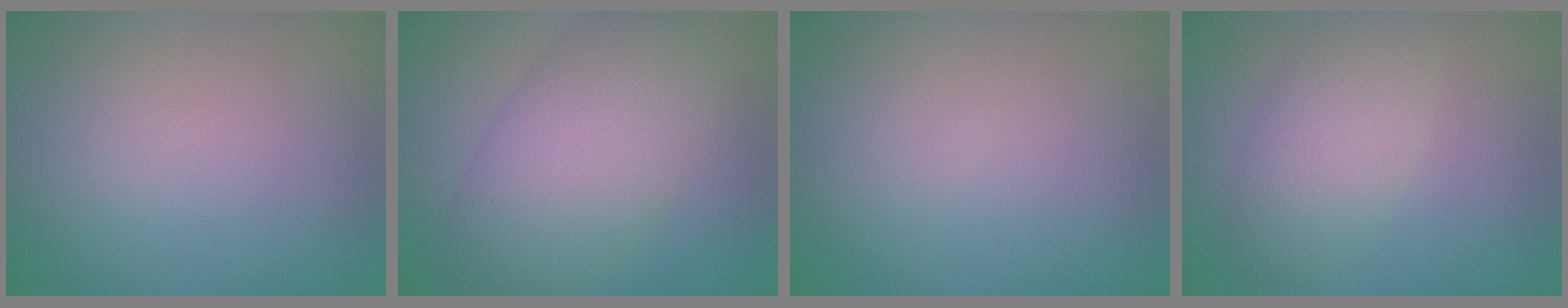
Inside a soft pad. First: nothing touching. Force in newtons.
{"total": 9.0, "press": 9.0, "slide": 0.2}
{"total": 0.0}
{"total": 4.9, "press": 4.9, "slide": 0.4}